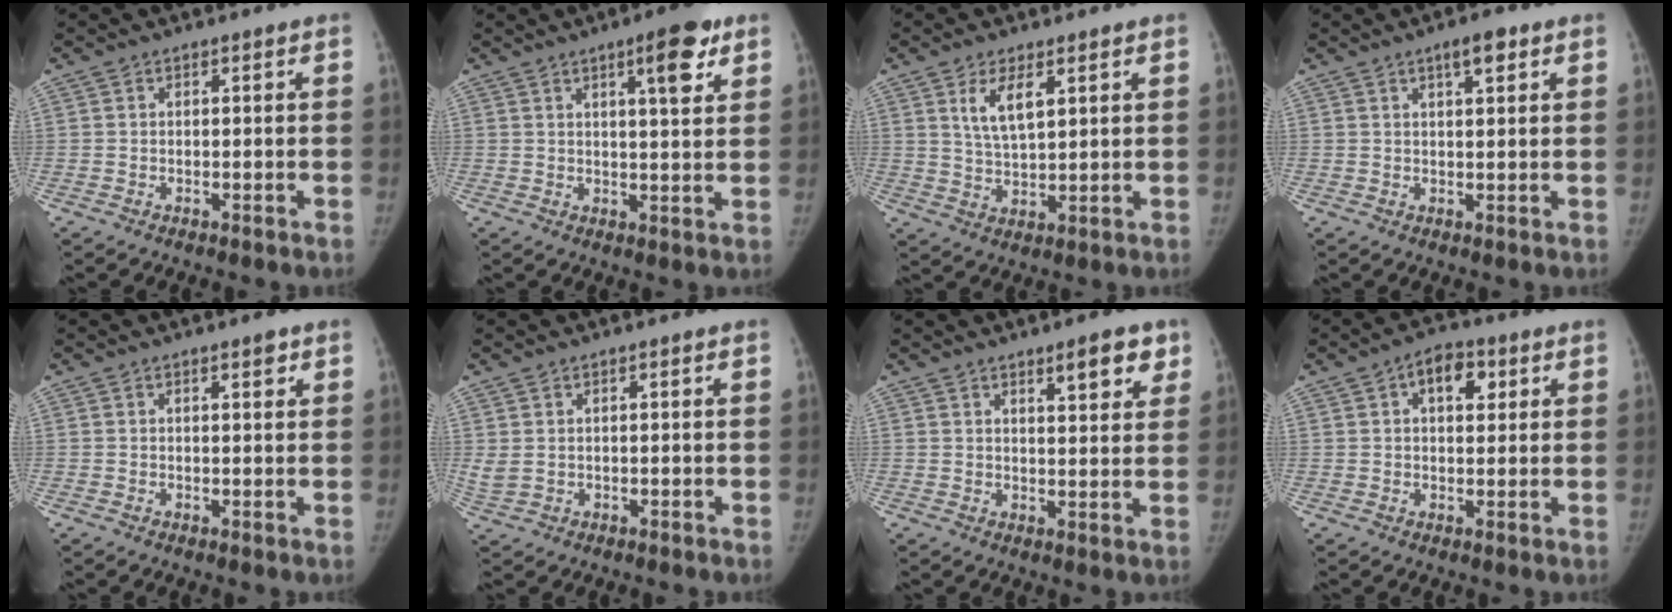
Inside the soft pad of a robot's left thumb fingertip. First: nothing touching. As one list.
[{"total": 7.8, "force": [4.1, 1.9, 6.3], "torque": [-0.079, -0.018, 0.055]}, {"total": 6.4, "force": [3.0, 2.6, 5.0], "torque": [-0.088, -0.019, 0.062]}, {"total": 3.5, "force": [2.0, 1.0, 2.7], "torque": [-0.037, -0.005, 0.030]}, {"total": 1.7, "force": [1.0, 0.5, 1.2], "torque": [-0.012, -0.004, 0.013]}, {"total": 1.9, "force": [0.5, 1.3, 1.2], "torque": [-0.035, -0.001, 0.018]}, {"total": 6.3, "force": [4.0, 2.1, 4.5], "torque": [-0.037, -0.021, 0.052]}, {"total": 6.5, "force": [2.5, 3.8, 4.6], "torque": [-0.042, 0.001, 0.032]}]